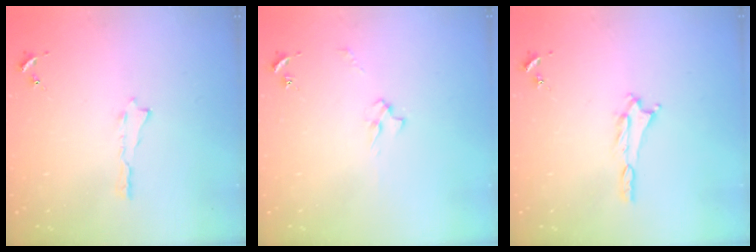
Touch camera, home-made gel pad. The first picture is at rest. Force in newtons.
{"total": 2.4, "press": 2.4, "slide": 0.4}
{"total": 1.2, "press": 1.2, "slide": 0.2}